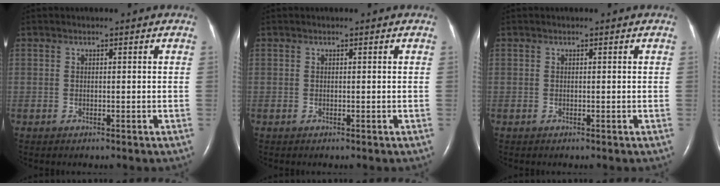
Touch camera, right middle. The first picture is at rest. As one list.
[{"total": 0.0}, {"total": 0.0}]